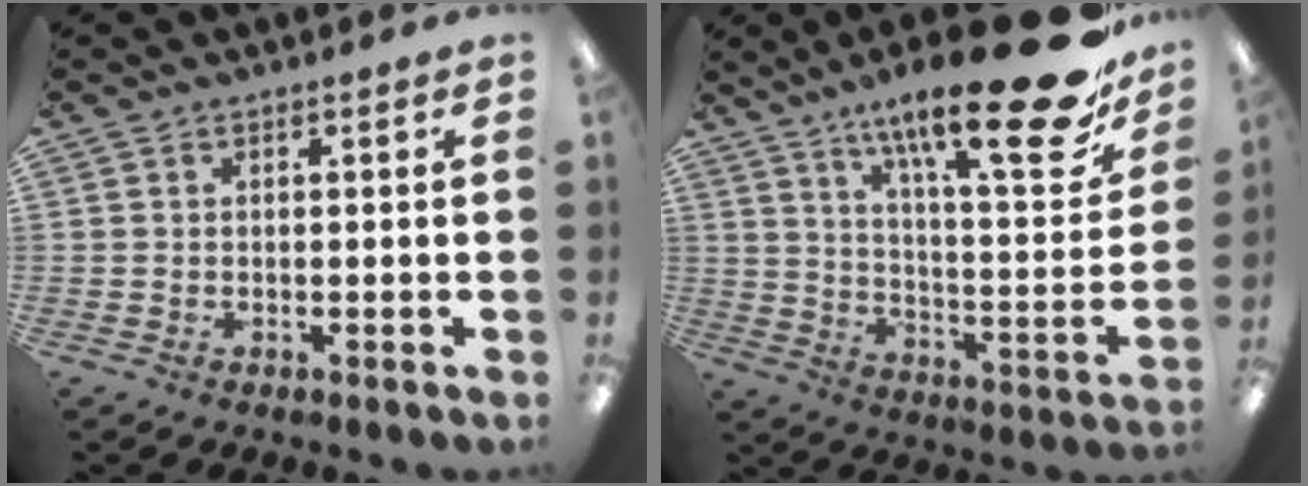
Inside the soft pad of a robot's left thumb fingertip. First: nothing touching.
{"total": 25.8, "force": [16.8, 6.3, 18.5], "torque": [-0.279, -0.113, 0.267]}